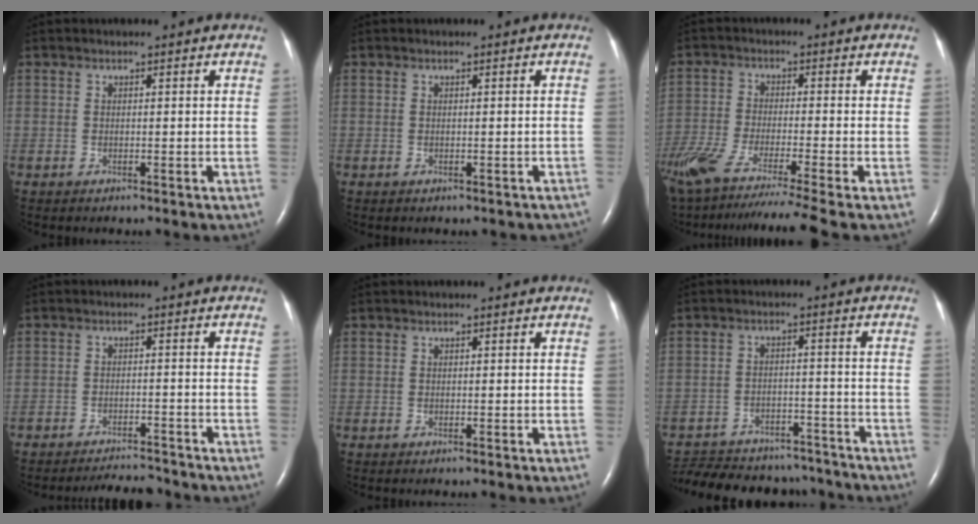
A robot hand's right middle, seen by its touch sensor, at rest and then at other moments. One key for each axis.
{"total": 1.4, "fx": -1.0, "fy": 0.9, "fz": 0.6, "tx": -0.004, "ty": 0.006, "tz": -0.006}
{"total": 17.7, "fx": -14.0, "fy": -0.5, "fz": 10.8, "tx": -0.209, "ty": -0.060, "tz": -0.237}
{"total": 5.6, "fx": -5.5, "fy": 0.6, "fz": 0.8, "tx": -0.013, "ty": -0.006, "tz": -0.085}
{"total": 0.0}
{"total": 19.4, "fx": -17.2, "fy": 6.6, "fz": 6.0, "tx": -0.158, "ty": -0.004, "tz": -0.233}